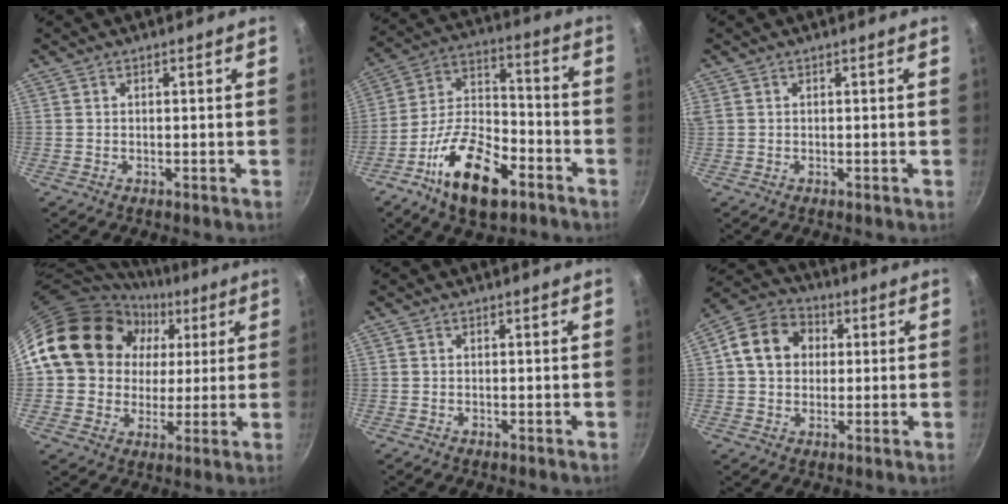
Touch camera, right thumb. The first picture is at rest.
{"total": 17.7, "force": [-9.3, 8.4, 12.4], "torque": [-0.207, 0.055, -0.177]}
{"total": 1.0, "force": [0.6, 0.5, 0.7], "torque": [-0.017, 0.004, 0.012]}
{"total": 19.3, "force": [5.4, 16.2, 8.8], "torque": [-0.132, 0.021, 0.094]}
{"total": 0.0}
{"total": 11.2, "force": [1.9, 9.3, 5.9], "torque": [-0.074, 0.017, 0.015]}